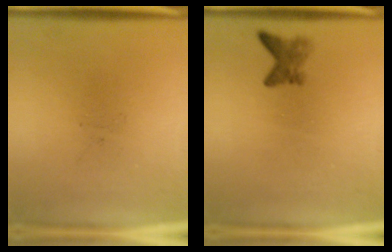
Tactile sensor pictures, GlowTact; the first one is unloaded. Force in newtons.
{"total": 2.0}